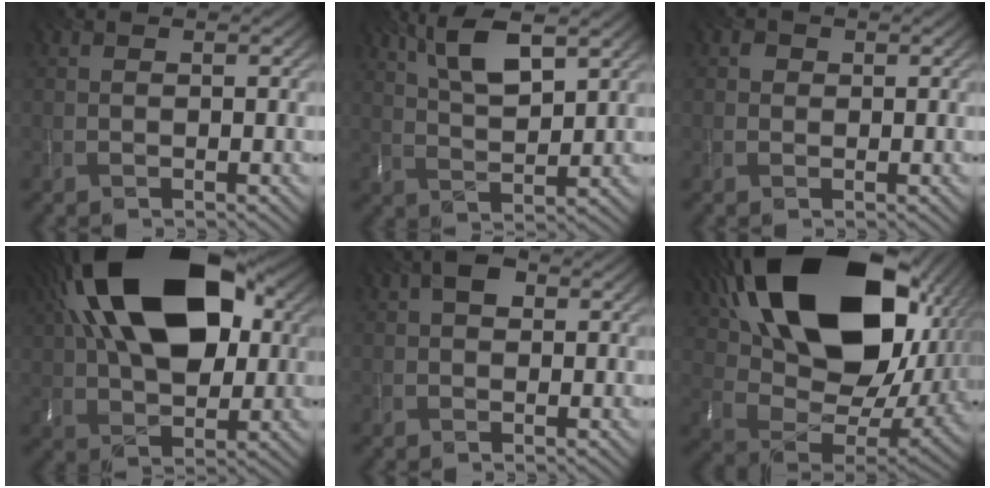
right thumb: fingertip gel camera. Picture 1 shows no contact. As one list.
[{"total": 7.1, "force": [4.3, 1.8, 5.4], "torque": [-0.124, 0.009, 0.087]}, {"total": 1.0, "force": [0.3, 0.9, 0.1], "torque": [0.004, 0.004, -0.001]}, {"total": 21.1, "force": [7.6, 11.9, 15.8], "torque": [-0.300, 0.066, 0.101]}, {"total": 1.9, "force": [0.5, 1.3, 1.4], "torque": [-0.028, 0.008, -0.002]}, {"total": 22.6, "force": [9.8, 12.8, 15.9], "torque": [-0.343, 0.019, 0.192]}]